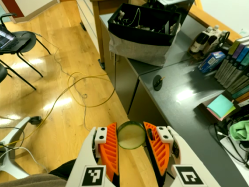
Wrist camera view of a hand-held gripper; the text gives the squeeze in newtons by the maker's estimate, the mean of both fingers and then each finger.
{"total": 9.3, "left": 9.3, "right": 9.4}